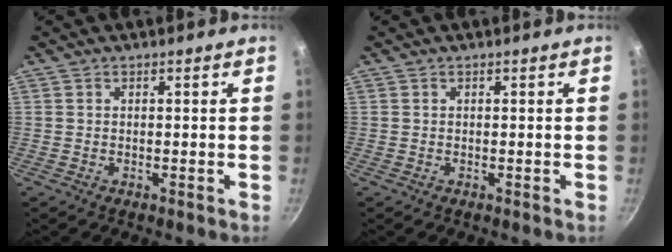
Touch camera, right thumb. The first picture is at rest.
{"total": 0.0}